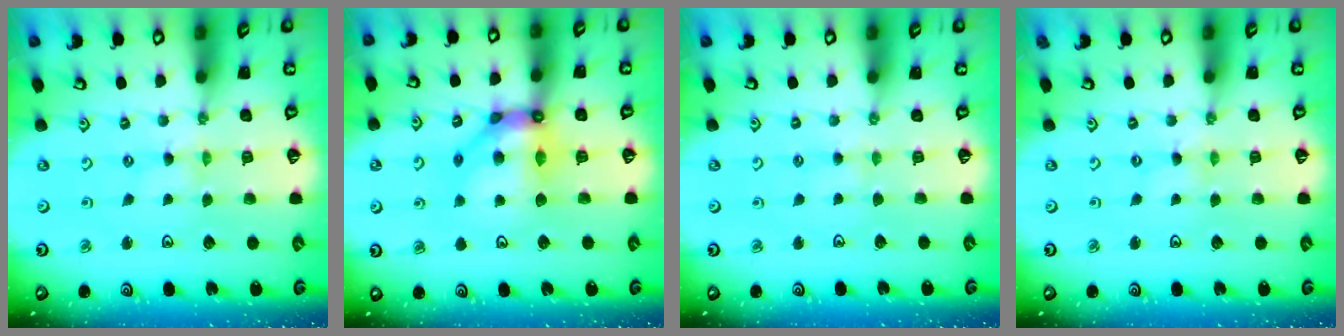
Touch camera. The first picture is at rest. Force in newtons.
{"total": 12.3, "press": 12.3, "slide": 1.2}
{"total": 2.1, "press": 2.0, "slide": 0.4}
{"total": 0.0}